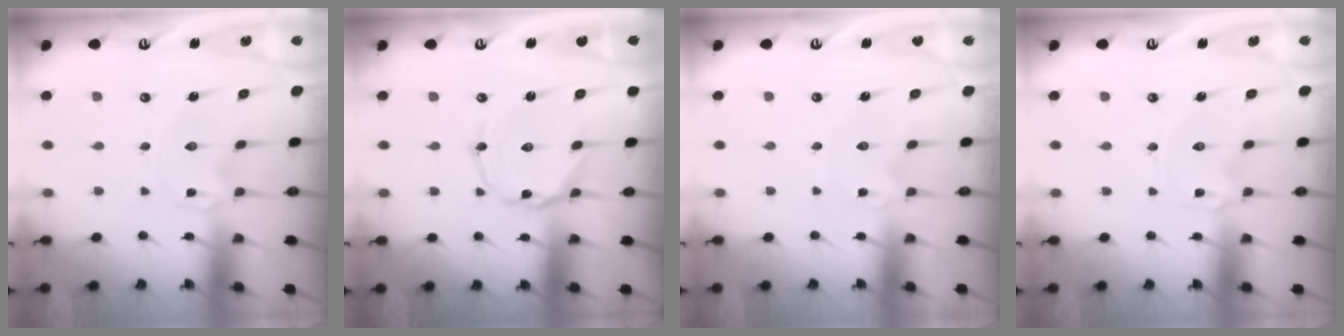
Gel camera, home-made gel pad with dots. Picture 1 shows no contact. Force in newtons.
{"total": 2.3, "press": 2.3, "slide": 0.3}
{"total": 0.0}
{"total": 0.0}